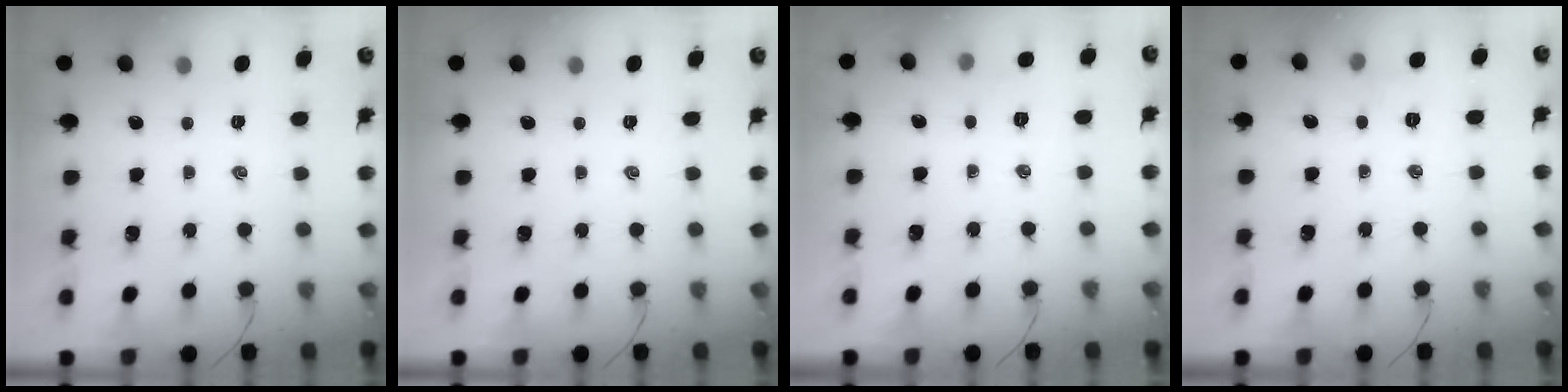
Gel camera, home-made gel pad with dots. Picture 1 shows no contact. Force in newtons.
{"total": 0.0}
{"total": 3.7, "press": 3.6, "slide": 0.9}
{"total": 4.5, "press": 4.3, "slide": 1.3}